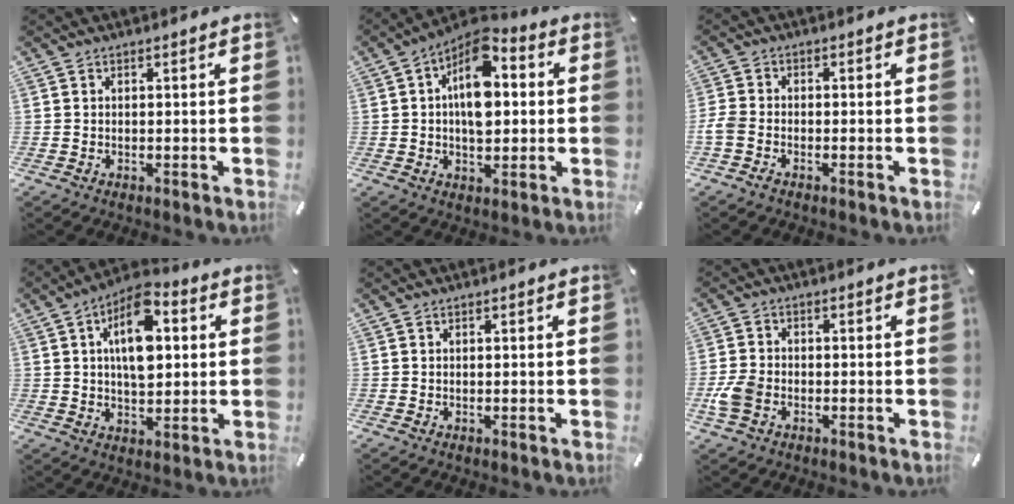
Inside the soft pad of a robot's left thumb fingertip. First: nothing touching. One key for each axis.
{"total": 12.1, "fx": 2.3, "fy": 7.7, "fz": 9.0, "tx": -0.143, "ty": -0.016, "tz": 0.039}
{"total": 2.8, "fx": -1.5, "fy": 1.6, "fz": 1.7, "tx": -0.042, "ty": 0.002, "tz": -0.031}
{"total": 12.4, "fx": 3.4, "fy": 7.2, "fz": 9.5, "tx": -0.142, "ty": -0.005, "tz": 0.056}
{"total": 0.0}
{"total": 6.0, "fx": -2.0, "fy": 4.2, "fz": 3.8, "tx": -0.085, "ty": 0.008, "tz": -0.037}